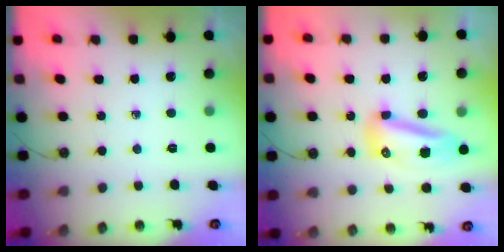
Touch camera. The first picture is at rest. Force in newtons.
{"total": 10.0, "press": 10.0, "slide": 1.0}